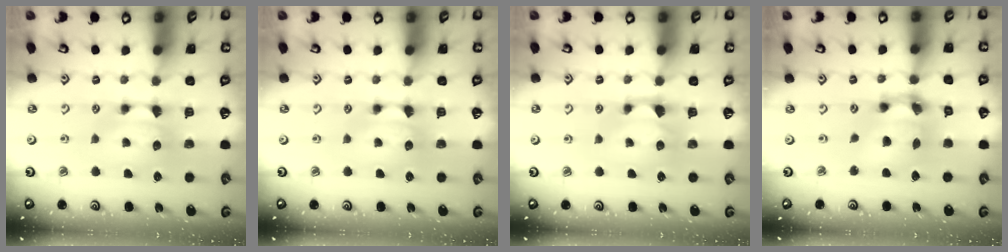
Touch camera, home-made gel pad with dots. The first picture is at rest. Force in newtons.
{"total": 0.0}
{"total": 0.9, "press": 0.5, "slide": 0.7}
{"total": 6.9, "press": 6.5, "slide": 2.2}